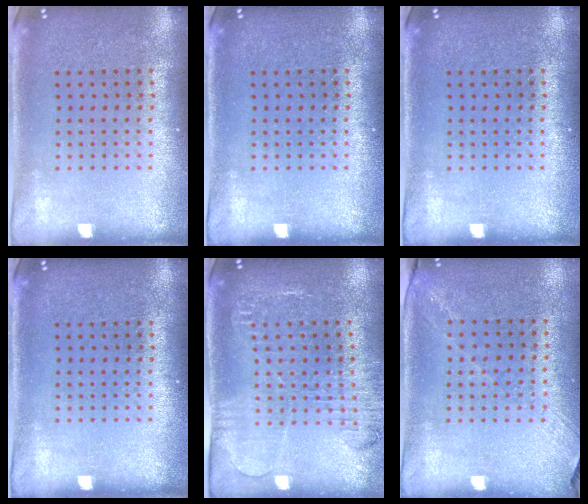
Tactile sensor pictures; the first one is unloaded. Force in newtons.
{"total": 0.0}
{"total": 0.0}
{"total": 0.0}
{"total": 2.0, "press": 2.0, "slide": 0.1}
{"total": 1.3, "press": 1.0, "slide": 0.8}